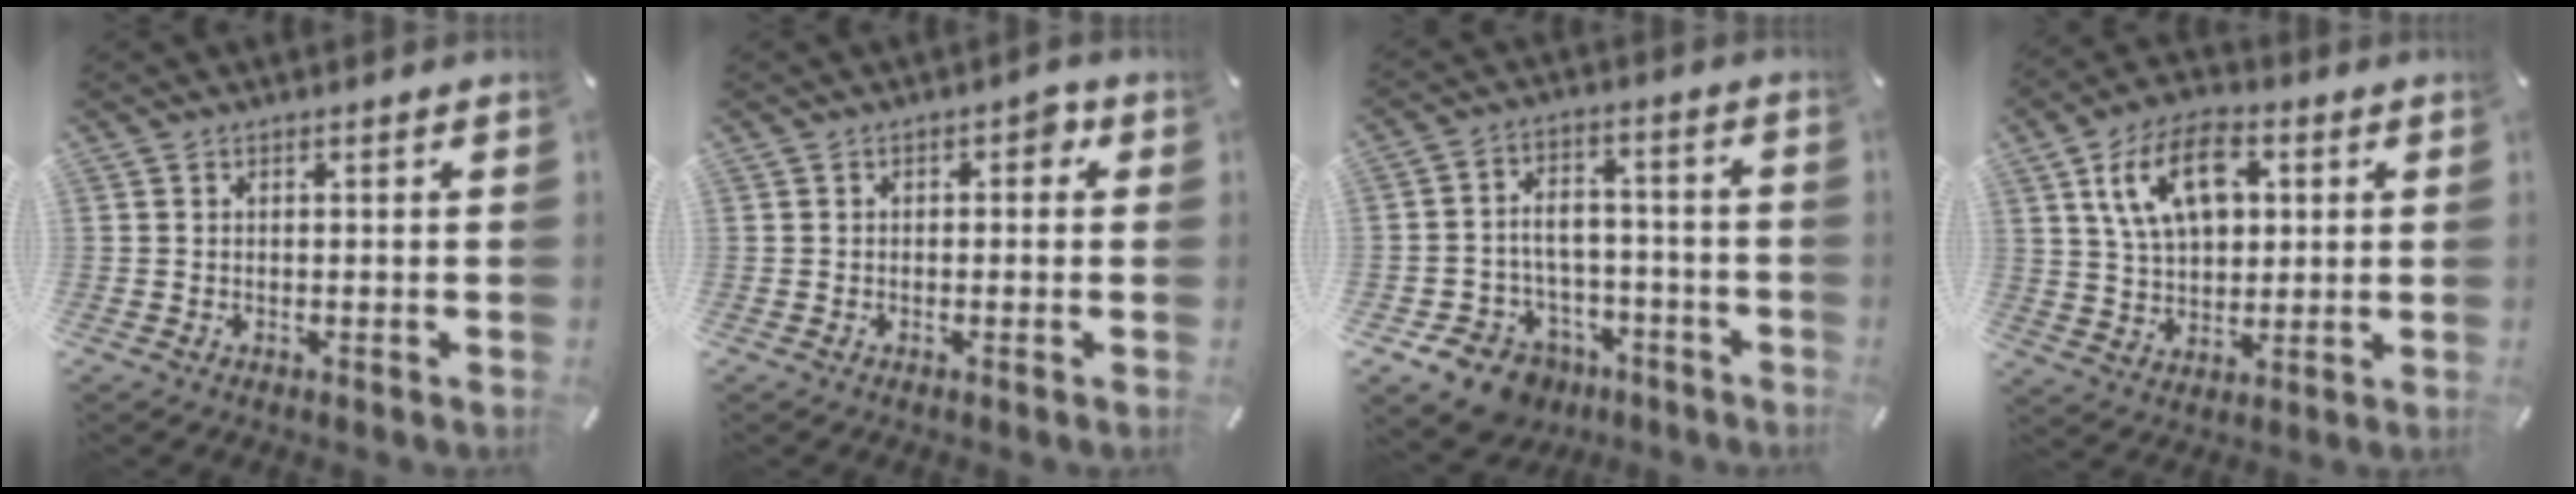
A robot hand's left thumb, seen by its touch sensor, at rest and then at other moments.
{"total": 2.4, "force": [-0.1, 1.5, 1.9], "torque": [-0.023, 0.007, -0.010]}
{"total": 10.1, "force": [-5.7, 7.8, 3.2], "torque": [-0.061, 0.043, -0.094]}
{"total": 13.7, "force": [4.4, 9.0, 9.2], "torque": [-0.172, 0.006, 0.079]}